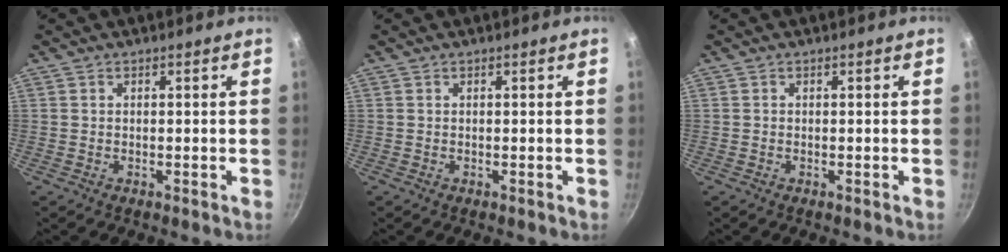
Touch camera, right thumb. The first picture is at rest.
{"total": 0.0}
{"total": 0.0}